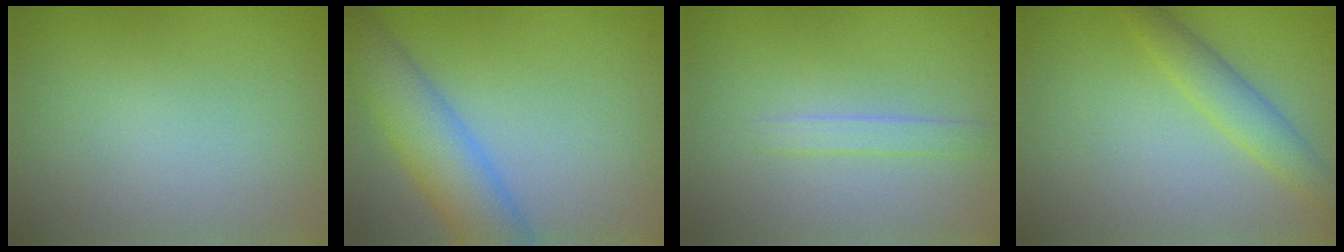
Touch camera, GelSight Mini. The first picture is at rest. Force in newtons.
{"total": 6.0, "press": 6.0, "slide": 0.4}
{"total": 1.2, "press": 1.2, "slide": 0.0}
{"total": 2.7, "press": 2.7, "slide": 0.1}